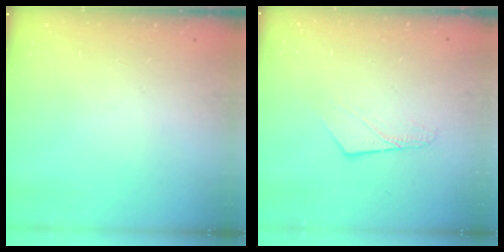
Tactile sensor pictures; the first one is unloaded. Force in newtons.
{"total": 6.6, "press": 6.5, "slide": 0.5}